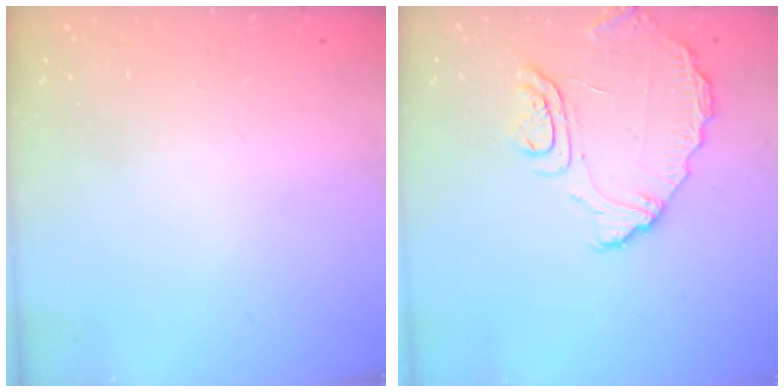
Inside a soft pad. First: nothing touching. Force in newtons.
{"total": 8.7, "press": 8.6, "slide": 1.2}